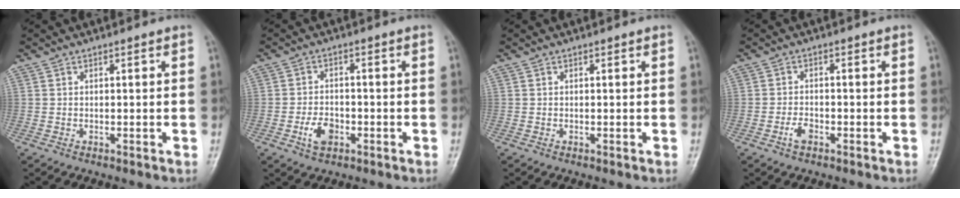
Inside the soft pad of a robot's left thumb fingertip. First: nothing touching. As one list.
[{"total": 4.8, "force": [-1.9, 3.1, 3.0], "torque": [-0.046, 0.011, -0.036]}, {"total": 0.0}, {"total": 2.5, "force": [-1.4, 1.4, 1.6], "torque": [-0.030, 0.009, -0.027]}]